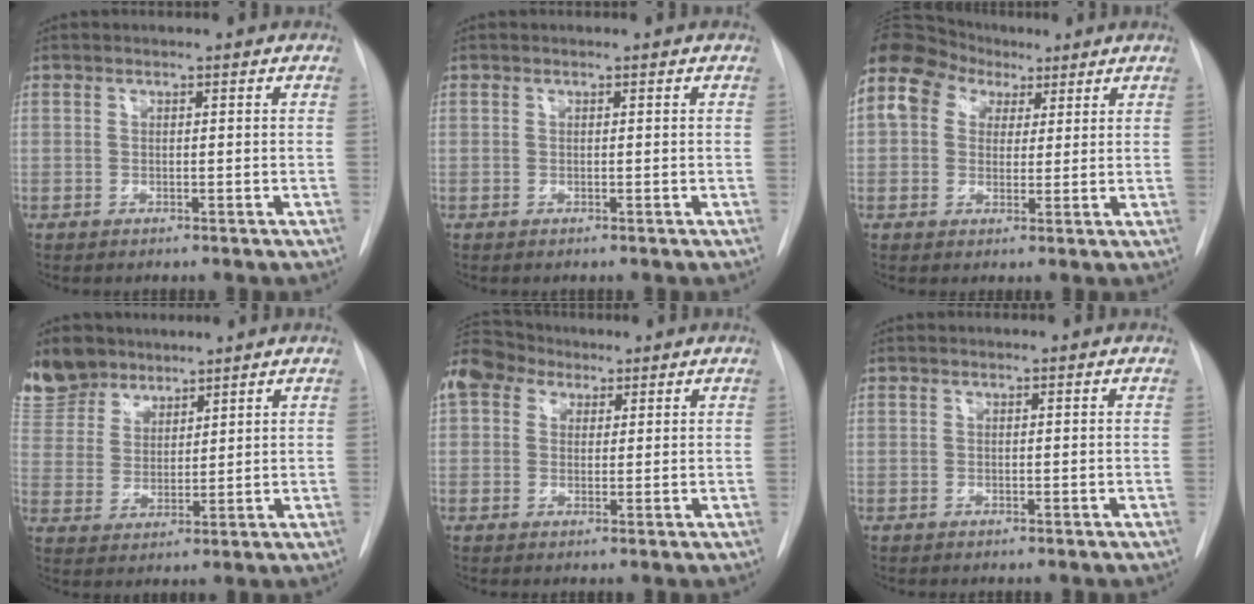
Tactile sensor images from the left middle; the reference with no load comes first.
{"total": 0.0}
{"total": 11.7, "force": [5.2, 8.7, 5.7], "torque": [-0.137, 0.063, 0.093]}
{"total": 11.0, "force": [8.9, 6.2, 2.1], "torque": [-0.055, 0.017, 0.184]}
{"total": 12.7, "force": [7.6, 8.7, 5.2], "torque": [-0.146, 0.065, 0.143]}
{"total": 0.0}